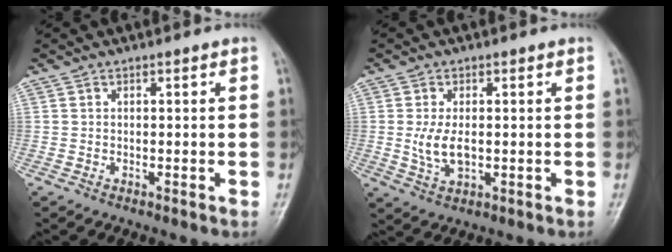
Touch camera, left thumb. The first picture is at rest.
{"total": 5.5, "force": [-0.1, 3.1, 4.5], "torque": [-0.091, -0.009, 0.003]}